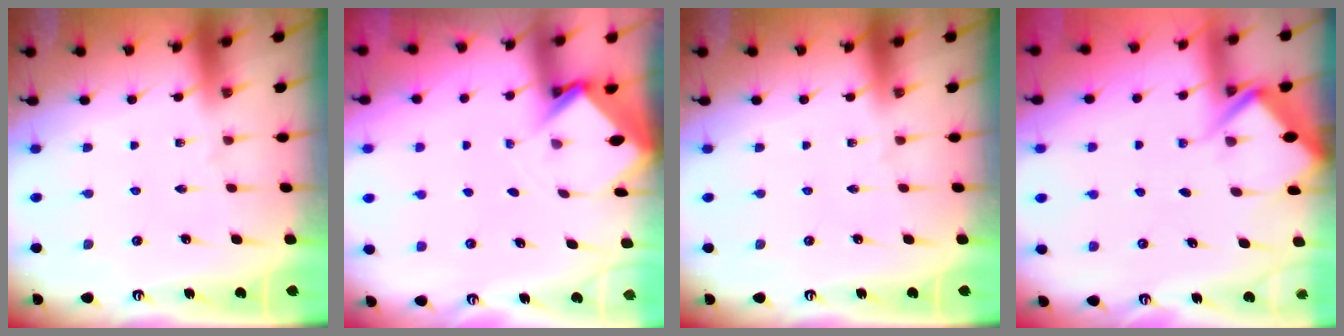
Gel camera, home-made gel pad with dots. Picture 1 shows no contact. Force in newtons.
{"total": 3.0, "press": 3.0, "slide": 0.2}
{"total": 0.0}
{"total": 4.3, "press": 4.3, "slide": 0.6}